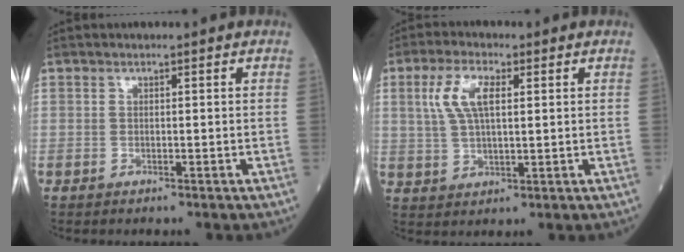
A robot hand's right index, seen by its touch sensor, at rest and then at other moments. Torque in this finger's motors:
{"motor_torque": [0.14, 0.07, 0.15, 0.07]}